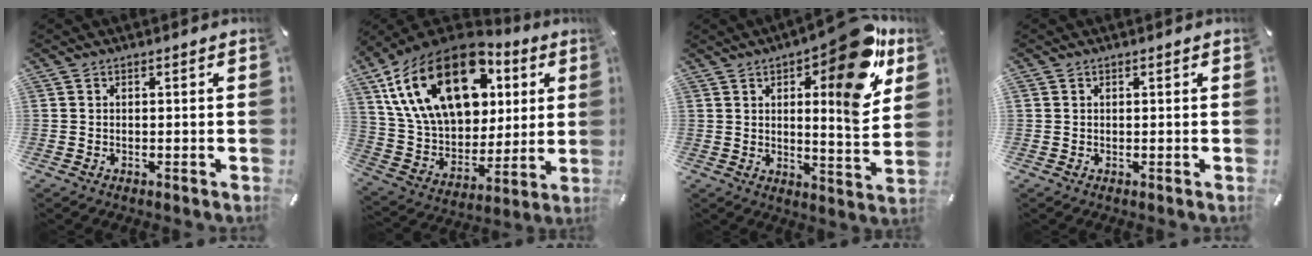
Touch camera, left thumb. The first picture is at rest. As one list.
[{"total": 25.6, "force": [11.2, 16.5, 16.0], "torque": [-0.318, -0.050, 0.198]}, {"total": 17.6, "force": [9.1, 5.3, 14.1], "torque": [-0.167, -0.072, 0.135]}, {"total": 0.0}]